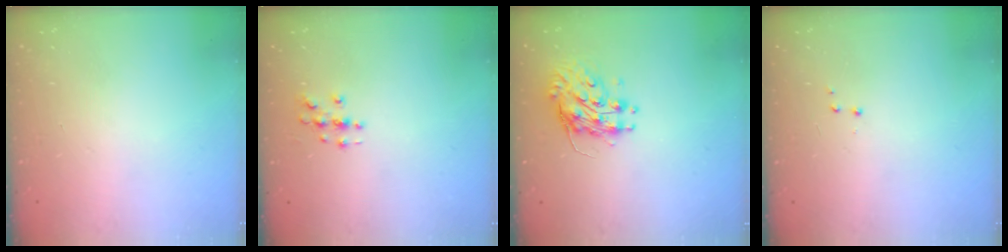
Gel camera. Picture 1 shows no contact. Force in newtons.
{"total": 3.4, "press": 3.4, "slide": 0.2}
{"total": 9.0, "press": 9.0, "slide": 0.3}
{"total": 2.9, "press": 2.8, "slide": 0.7}